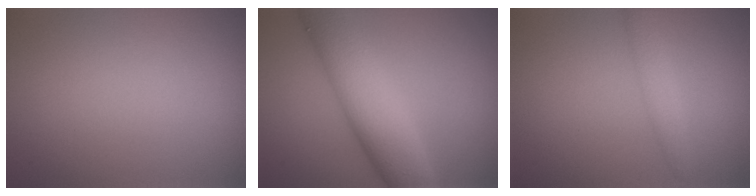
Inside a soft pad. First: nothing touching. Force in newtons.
{"total": 8.3, "press": 8.3, "slide": 0.1}
{"total": 1.7, "press": 1.7, "slide": 0.1}